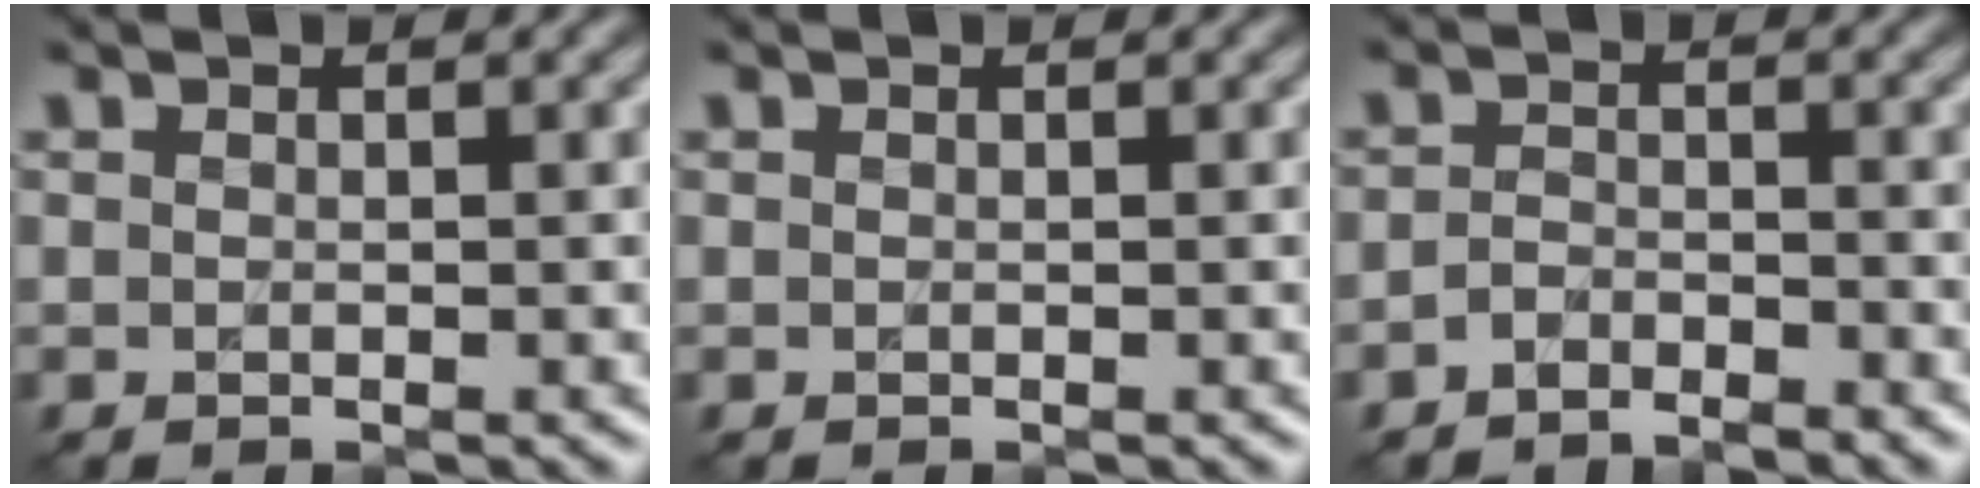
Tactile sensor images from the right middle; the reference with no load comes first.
{"total": 0.0}
{"total": 1.9, "force": [-1.7, 0.6, 0.4], "torque": [-0.010, 0.003, -0.039]}